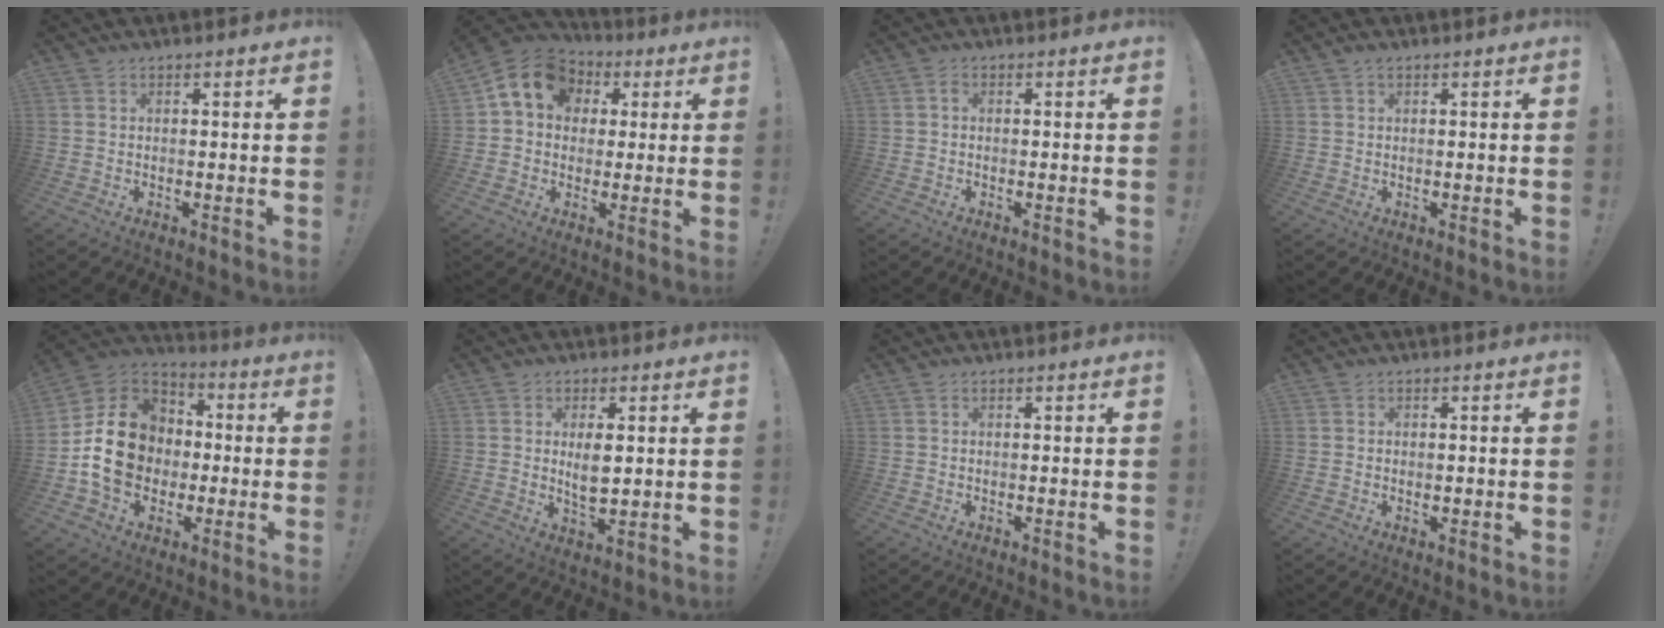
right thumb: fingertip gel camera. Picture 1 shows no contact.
{"total": 11.5, "force": [3.4, 9.3, 5.7], "torque": [-0.083, -0.004, 0.070]}
{"total": 0.7, "force": [-0.4, 0.3, 0.5], "torque": [-0.011, 0.002, -0.006]}
{"total": 1.1, "force": [0.8, 0.5, 0.6], "torque": [-0.004, -0.001, 0.013]}
{"total": 18.1, "force": [-1.6, 14.9, 10.1], "torque": [-0.158, 0.025, -0.018]}
{"total": 5.7, "force": [1.3, 2.9, 4.8], "torque": [-0.064, -0.014, 0.015]}
{"total": 0.0}
{"total": 0.7, "force": [0.0, 0.6, 0.3], "torque": [0.002, -0.002, -0.002]}